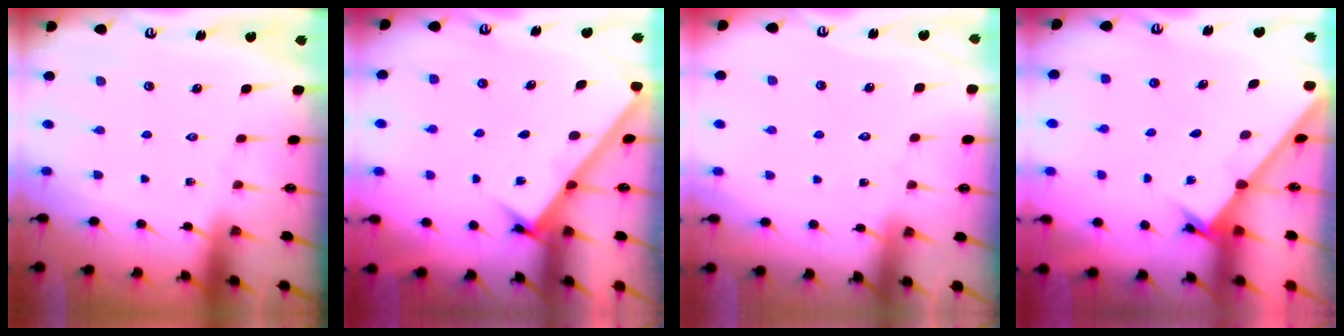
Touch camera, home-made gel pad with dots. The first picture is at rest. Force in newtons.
{"total": 3.0, "press": 3.0, "slide": 0.2}
{"total": 5.9, "press": 5.9, "slide": 0.4}
{"total": 1.7, "press": 1.7, "slide": 0.1}